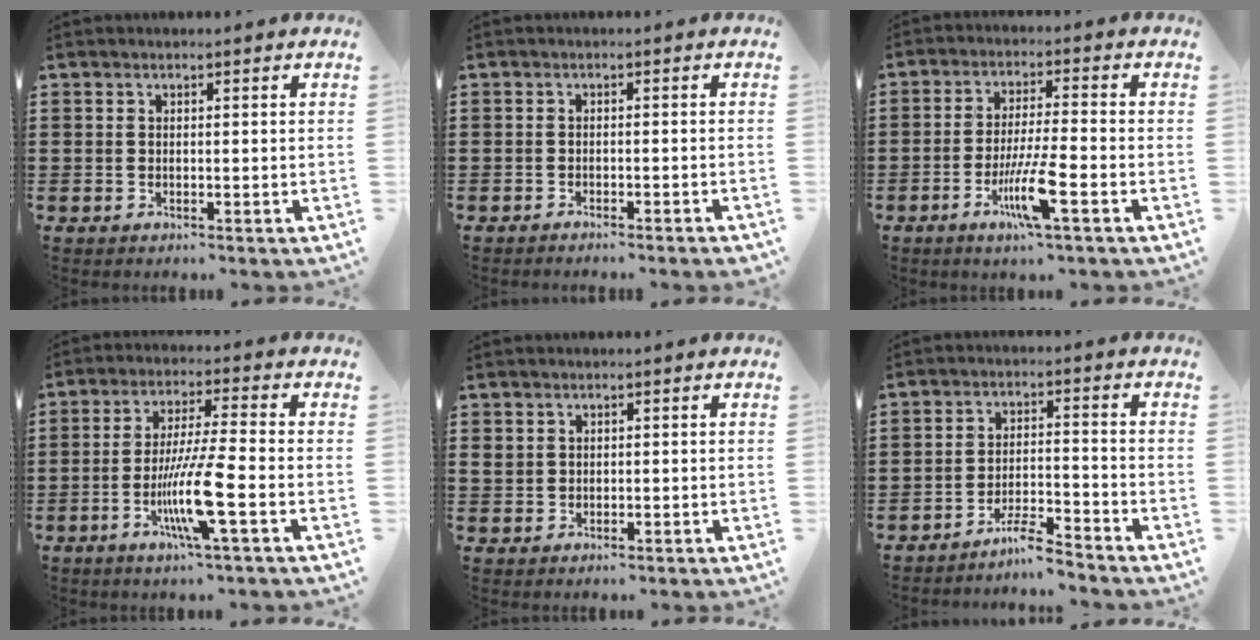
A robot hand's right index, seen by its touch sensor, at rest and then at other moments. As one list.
[{"total": 1.3, "force": [-1.3, -0.1, 0.3], "torque": [-0.006, 0.002, -0.025]}, {"total": 8.4, "force": [-3.6, 0.8, 7.5], "torque": [-0.147, -0.012, -0.068]}, {"total": 10.3, "force": [-3.6, 0.6, 9.7], "torque": [-0.192, -0.018, -0.071]}, {"total": 1.3, "force": [0.7, 1.0, 0.3], "torque": [-0.010, 0.006, 0.013]}, {"total": 4.7, "force": [-4.3, 0.2, 1.7], "torque": [-0.039, -0.001, -0.085]}]